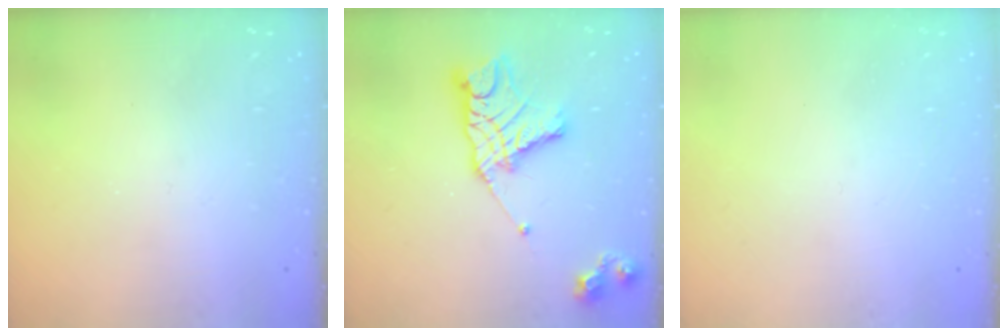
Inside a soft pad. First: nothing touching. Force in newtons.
{"total": 15.2, "press": 15.1, "slide": 1.3}
{"total": 0.0}